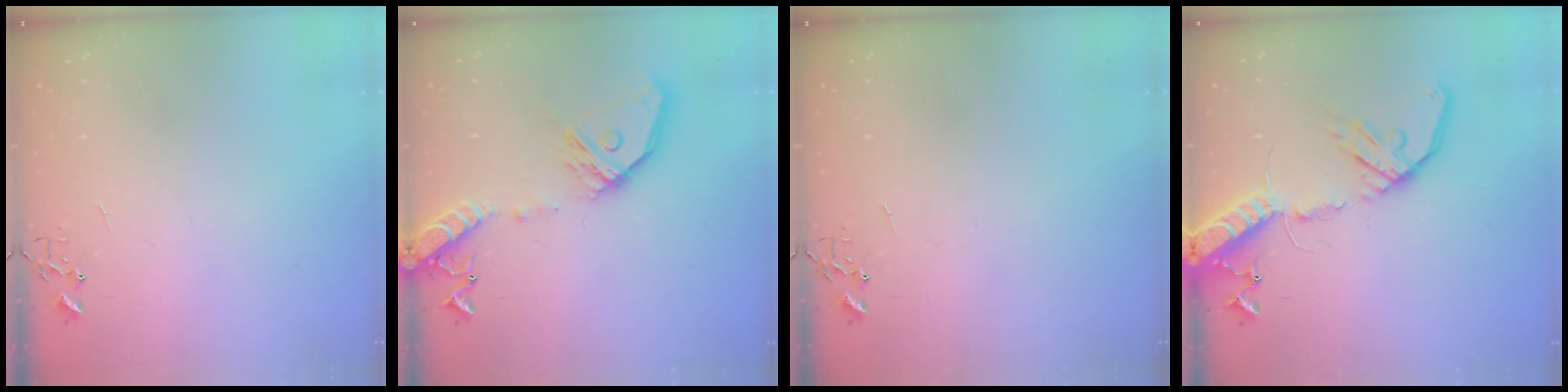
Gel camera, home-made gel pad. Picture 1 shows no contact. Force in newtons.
{"total": 18.2, "press": 17.9, "slide": 3.1}
{"total": 0.0}
{"total": 17.9, "press": 17.6, "slide": 3.7}